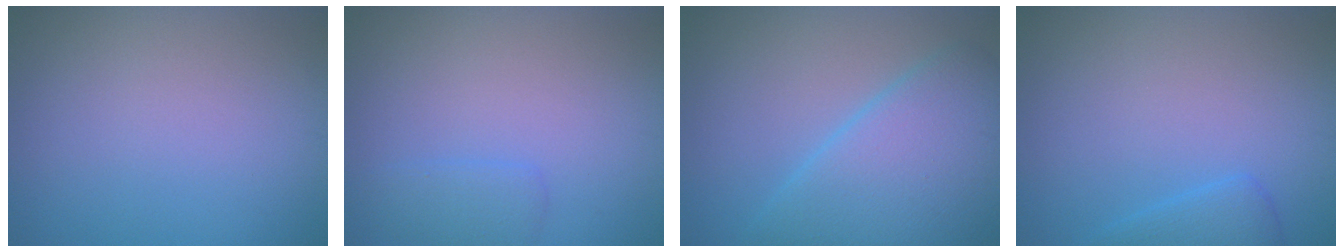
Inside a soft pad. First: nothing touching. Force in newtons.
{"total": 1.5, "press": 1.5, "slide": 0.1}
{"total": 7.9, "press": 7.9, "slide": 0.2}
{"total": 2.0, "press": 2.0, "slide": 0.2}